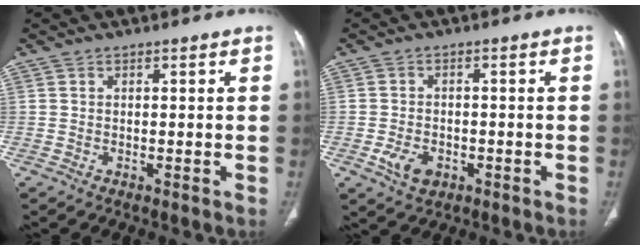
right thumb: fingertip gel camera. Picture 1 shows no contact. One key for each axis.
{"total": 4.8, "fx": -1.8, "fy": 3.3, "fz": 3.0, "tx": -0.051, "ty": 0.007, "tz": -0.027}